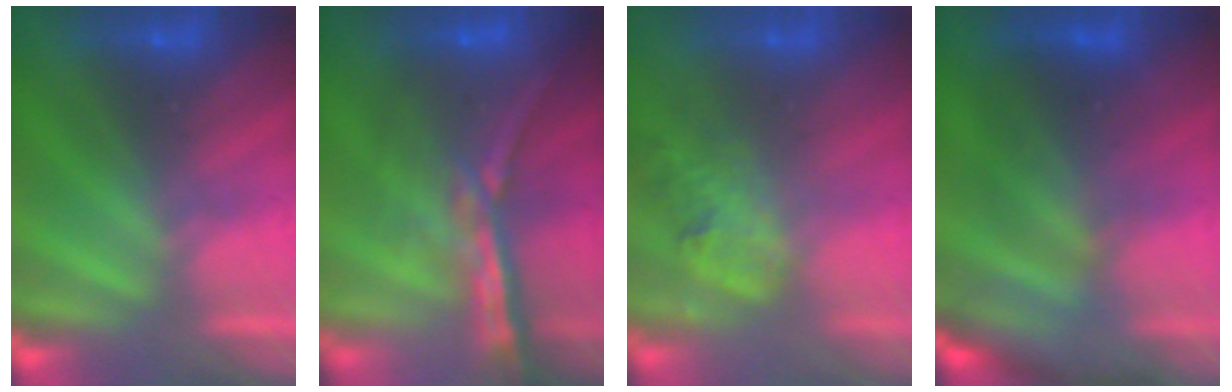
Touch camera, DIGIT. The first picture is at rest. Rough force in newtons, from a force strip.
{"total": 7.2}
{"total": 1.8}
{"total": 2.5}